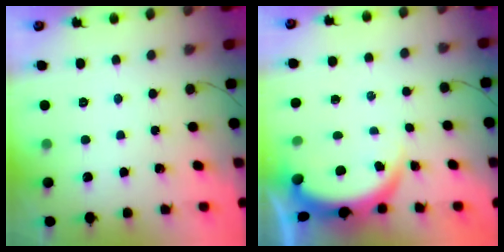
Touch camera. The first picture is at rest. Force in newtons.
{"total": 3.9, "press": 3.9, "slide": 0.1}